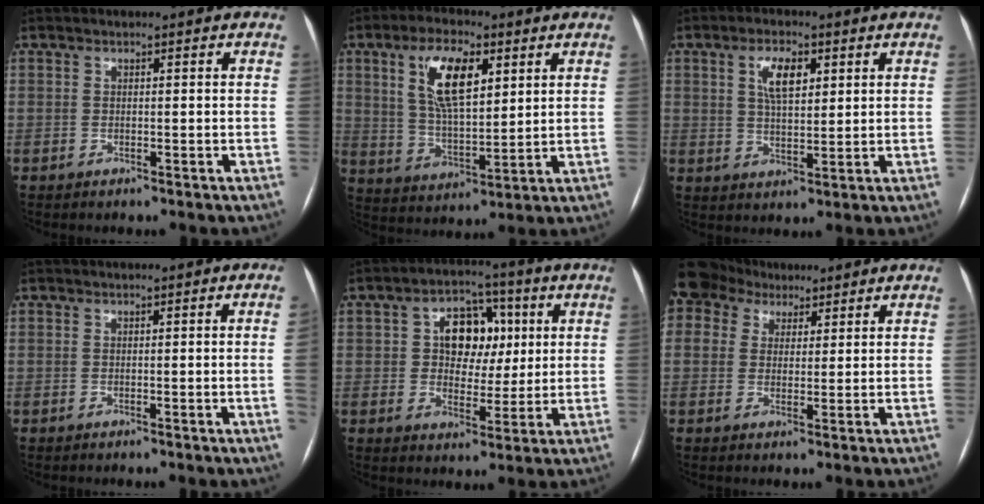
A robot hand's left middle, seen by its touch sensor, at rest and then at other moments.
{"total": 11.3, "force": [4.6, 4.3, 9.4], "torque": [-0.185, 0.011, 0.089]}
{"total": 5.8, "force": [2.3, 2.4, 4.7], "torque": [-0.092, 0.007, 0.045]}
{"total": 2.0, "force": [-0.1, -0.9, 1.8], "torque": [-0.021, -0.002, -0.001]}
{"total": 8.9, "force": [2.2, 6.1, 6.1], "torque": [-0.095, 0.025, 0.038]}
{"total": 9.1, "force": [5.9, 6.7, 1.8], "torque": [-0.049, 0.045, 0.114]}